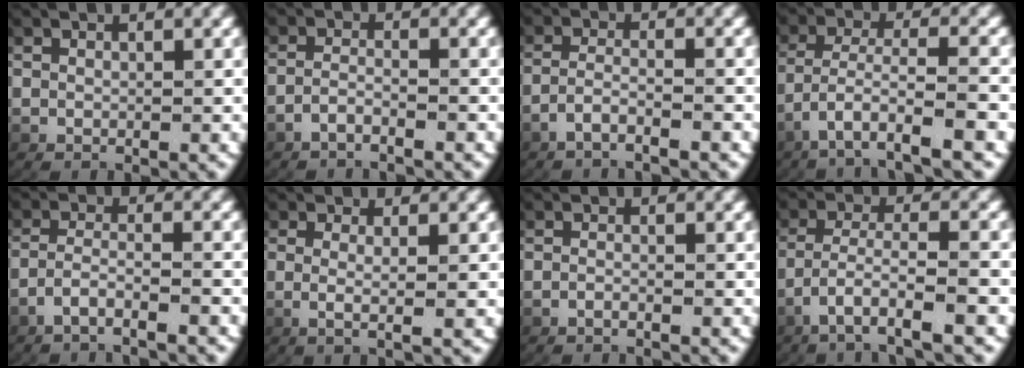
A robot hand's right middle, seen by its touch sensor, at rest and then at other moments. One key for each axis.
{"total": 2.2, "fx": -2.0, "fy": -0.1, "fz": 1.0, "tx": -0.029, "ty": -0.005, "tz": -0.033}
{"total": 2.6, "fx": -2.2, "fy": 0.1, "fz": 1.4, "tx": -0.036, "ty": -0.006, "tz": -0.037}
{"total": 4.7, "fx": -2.4, "fy": 1.1, "fz": 3.9, "tx": -0.090, "ty": -0.021, "tz": -0.021}
{"total": 3.1, "fx": -2.6, "fy": 0.3, "fz": 1.7, "tx": -0.040, "ty": -0.008, "tz": -0.043}
{"total": 2.4, "fx": 0.1, "fy": 0.0, "fz": 2.4, "tx": -0.059, "ty": -0.010, "tz": 0.007}
{"total": 1.1, "fx": -1.0, "fy": 0.1, "fz": 0.6, "tx": -0.019, "ty": 0.001, "tz": -0.019}
{"total": 4.2, "fx": -2.1, "fy": 0.7, "fz": 3.5, "tx": -0.079, "ty": -0.016, "tz": -0.023}